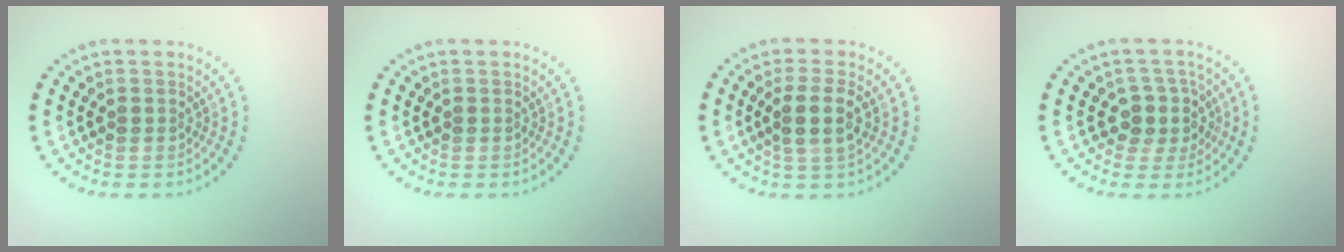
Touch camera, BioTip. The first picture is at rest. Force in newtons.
{"total": 0.0}
{"total": 3.0, "press": 2.7, "slide": 1.3}
{"total": 2.8, "press": 2.4, "slide": 1.5}